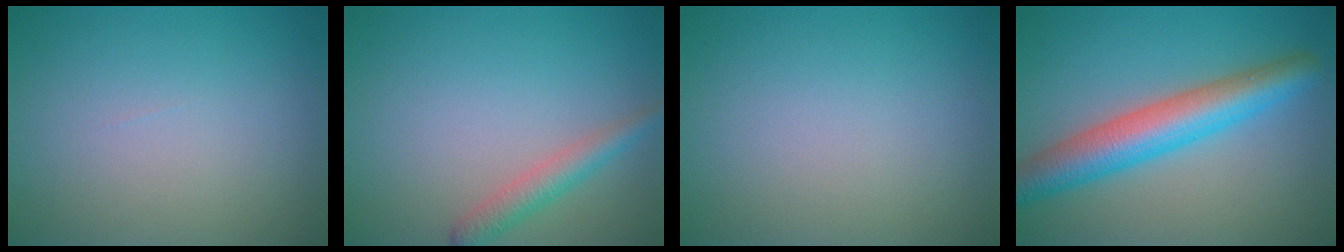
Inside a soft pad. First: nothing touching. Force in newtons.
{"total": 2.4, "press": 2.4, "slide": 0.1}
{"total": 0.0}
{"total": 6.6, "press": 6.6, "slide": 0.3}